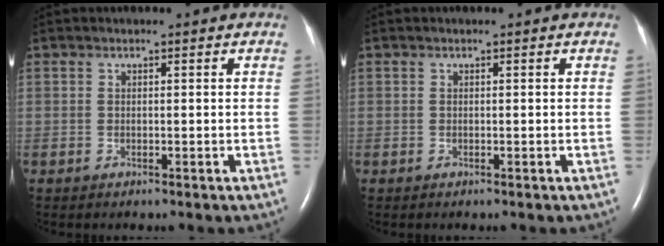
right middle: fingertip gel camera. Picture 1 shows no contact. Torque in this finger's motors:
{"motor_torque": [0.14, -0.04, 0.04, 0.01]}